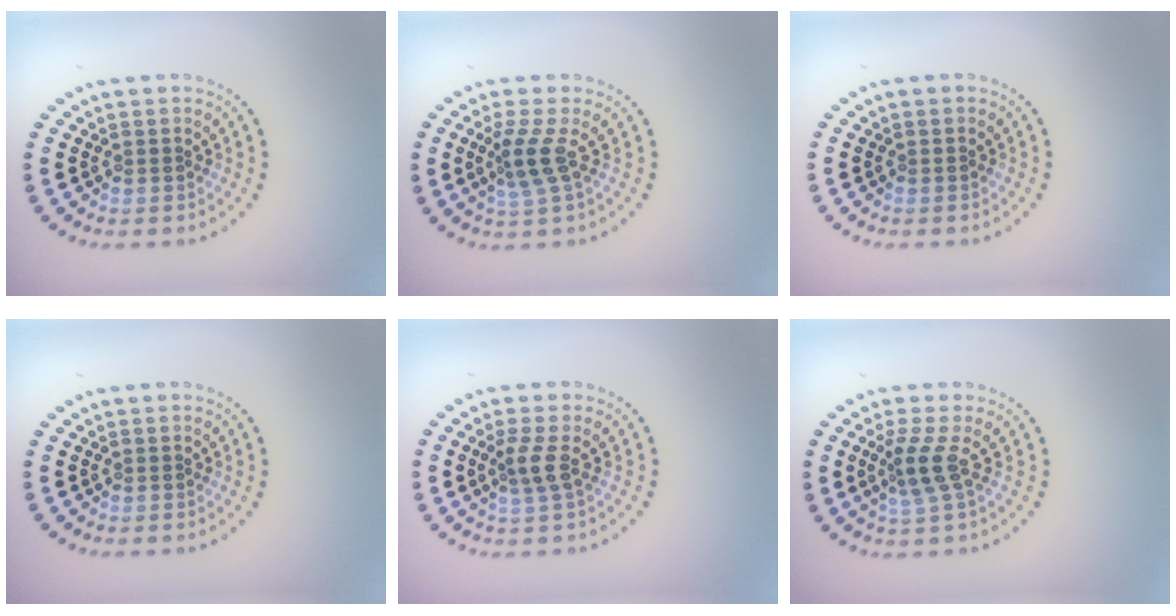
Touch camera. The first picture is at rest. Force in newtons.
{"total": 2.6, "press": 1.8, "slide": 1.8}
{"total": 0.0}
{"total": 0.0}
{"total": 2.0, "press": 1.6, "slide": 1.2}
{"total": 2.6, "press": 1.8, "slide": 1.8}